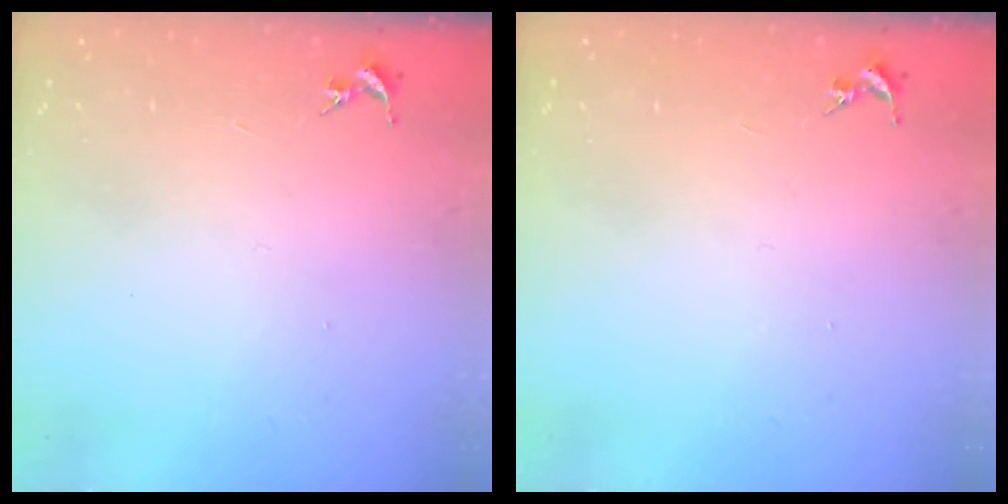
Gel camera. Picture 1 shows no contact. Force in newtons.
{"total": 0.0}